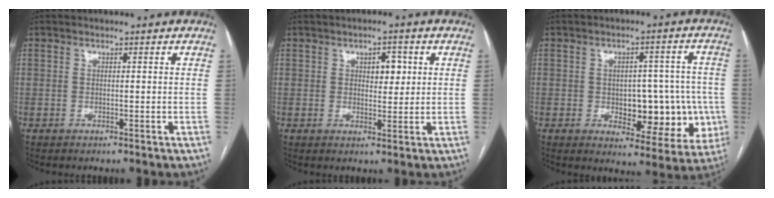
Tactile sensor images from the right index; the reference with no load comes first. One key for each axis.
{"total": 3.5, "fx": 1.1, "fy": 1.9, "fz": 2.7, "tx": -0.036, "ty": 0.006, "tz": 0.017}
{"total": 11.7, "fx": -2.1, "fy": 6.2, "fz": 9.7, "tx": -0.102, "ty": 0.023, "tz": -0.011}